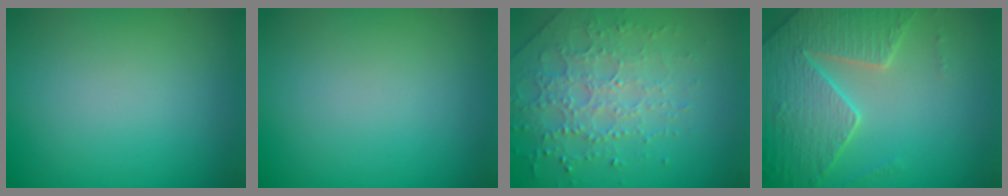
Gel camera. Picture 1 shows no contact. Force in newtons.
{"total": 0.0}
{"total": 3.7, "press": 3.5, "slide": 1.1}
{"total": 4.8, "press": 4.6, "slide": 1.5}